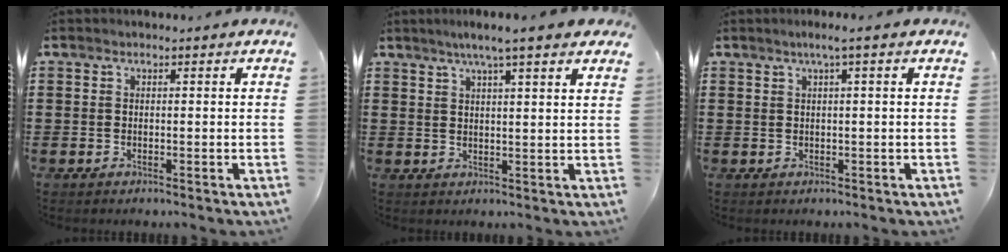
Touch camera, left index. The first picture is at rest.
{"total": 4.8, "force": [3.6, -0.1, 3.1], "torque": [-0.071, 0.000, 0.062]}
{"total": 1.7, "force": [0.5, -0.1, 1.7], "torque": [-0.030, -0.001, 0.007]}